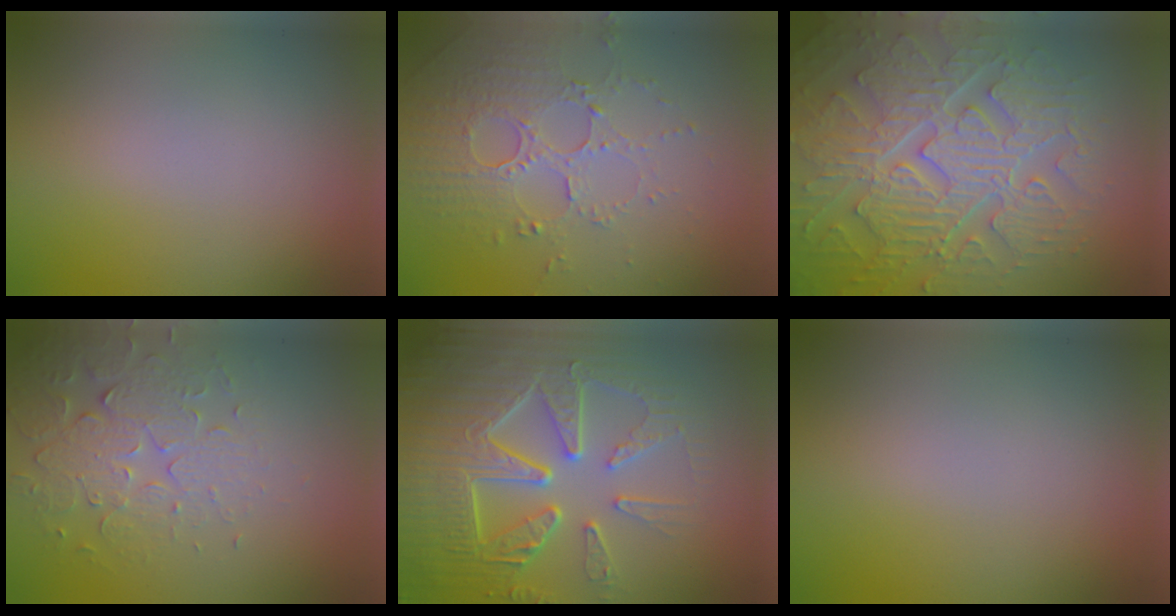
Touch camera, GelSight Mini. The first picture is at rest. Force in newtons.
{"total": 5.1, "press": 3.5, "slide": 3.7}
{"total": 9.2, "press": 6.7, "slide": 6.2}
{"total": 4.0, "press": 3.7, "slide": 1.4}
{"total": 9.2, "press": 6.6, "slide": 6.4}
{"total": 0.0}